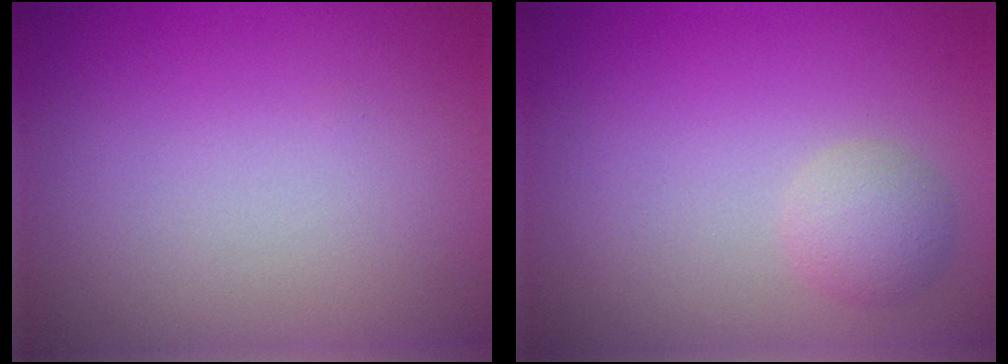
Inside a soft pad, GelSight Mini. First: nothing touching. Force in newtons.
{"total": 2.1, "press": 2.1, "slide": 0.0}